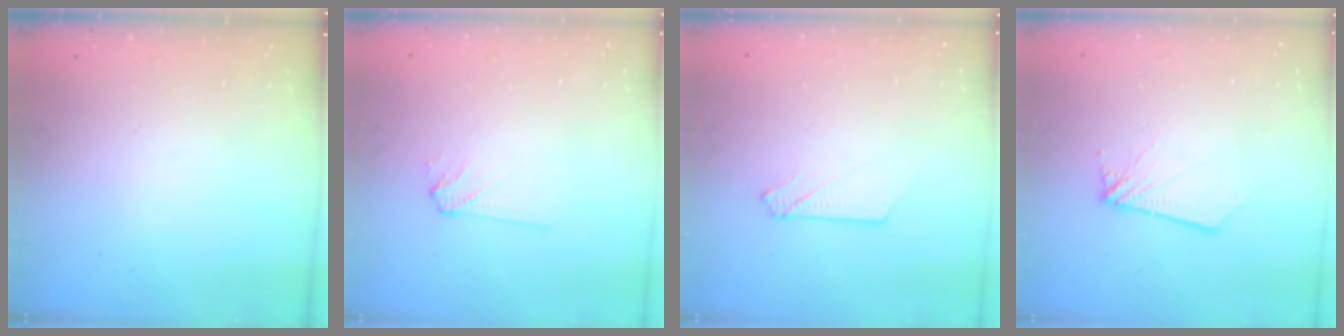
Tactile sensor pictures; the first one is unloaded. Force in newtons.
{"total": 4.2, "press": 4.2, "slide": 0.5}
{"total": 3.0, "press": 3.0, "slide": 0.4}
{"total": 2.7, "press": 2.7, "slide": 0.2}